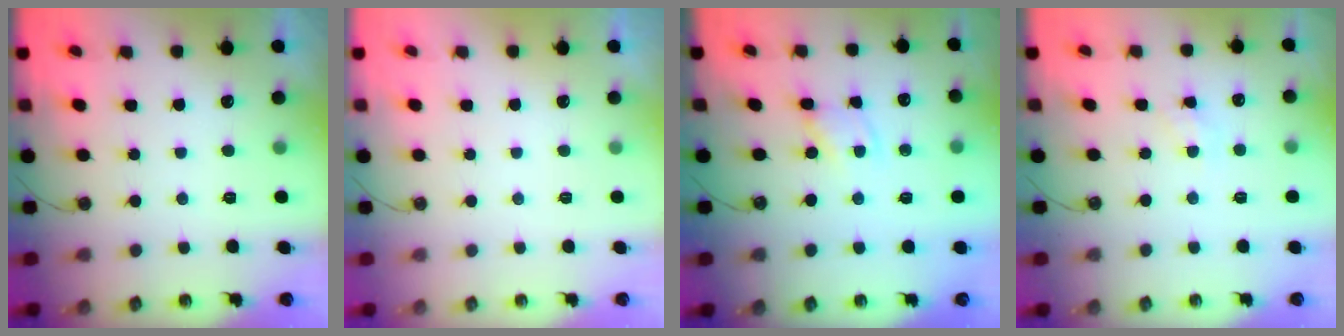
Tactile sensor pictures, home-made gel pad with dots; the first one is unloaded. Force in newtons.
{"total": 0.0}
{"total": 1.4, "press": 1.4, "slide": 0.2}
{"total": 5.5, "press": 5.4, "slide": 0.7}